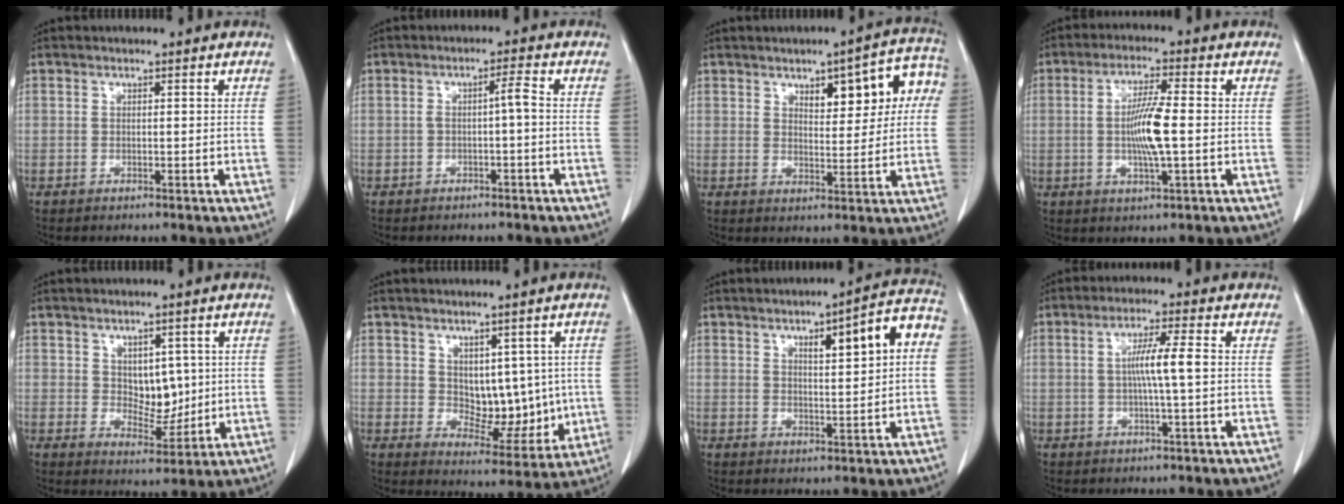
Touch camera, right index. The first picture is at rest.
{"total": 2.3, "force": [-0.4, 0.0, 2.2], "torque": [-0.036, 0.006, -0.008]}
{"total": 10.2, "force": [3.2, 4.0, 8.8], "torque": [-0.100, 0.031, 0.044]}
{"total": 7.5, "force": [-0.6, 0.5, 7.5], "torque": [-0.145, -0.005, -0.013]}
{"total": 5.5, "force": [1.1, 3.4, 4.1], "torque": [-0.058, -0.002, 0.030]}
{"total": 8.5, "force": [1.0, 5.2, 6.6], "torque": [-0.077, -0.001, 0.034]}
{"total": 9.3, "force": [2.2, 1.3, 8.9], "torque": [-0.121, 0.025, 0.031]}
{"total": 5.4, "force": [0.1, -0.3, 5.4], "torque": [-0.098, 0.003, 0.002]}